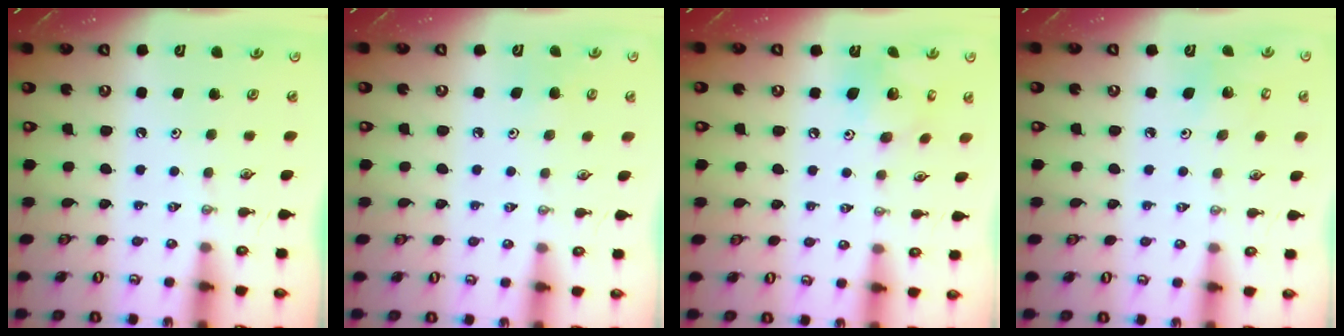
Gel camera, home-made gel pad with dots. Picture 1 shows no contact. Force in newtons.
{"total": 4.1, "press": 4.1, "slide": 0.4}
{"total": 11.5, "press": 11.5, "slide": 0.6}
{"total": 6.3, "press": 6.2, "slide": 1.1}